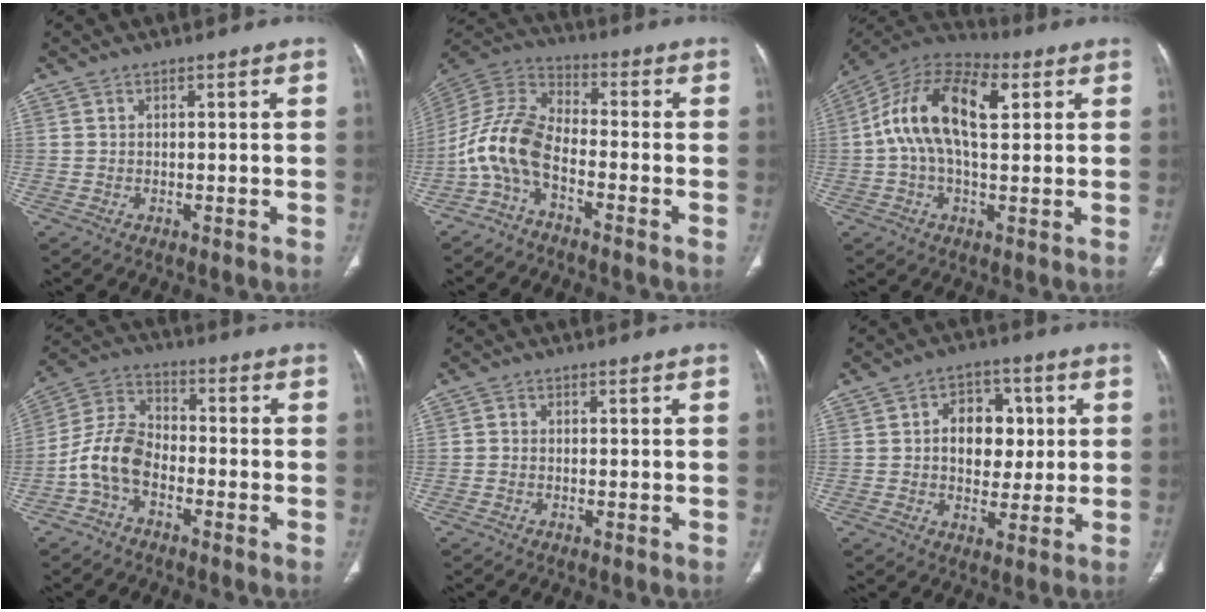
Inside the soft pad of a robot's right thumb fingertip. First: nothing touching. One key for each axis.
{"total": 10.4, "fx": -4.4, "fy": 4.9, "fz": 8.1, "tx": -0.175, "ty": 0.052, "tz": -0.102}
{"total": 16.7, "fx": 3.4, "fy": 8.7, "fz": 13.9, "tx": -0.251, "ty": 0.033, "tz": 0.052}
{"total": 9.3, "fx": -3.6, "fy": 5.7, "fz": 6.4, "tx": -0.125, "ty": 0.038, "tz": -0.081}
{"total": 0.8, "fx": -0.3, "fy": 0.7, "fz": 0.3, "tx": -0.003, "ty": 0.002, "tz": -0.008}
{"total": 10.2, "fx": 1.3, "fy": 7.6, "fz": 6.8, "tx": -0.047, "ty": 0.007, "tz": 0.020}